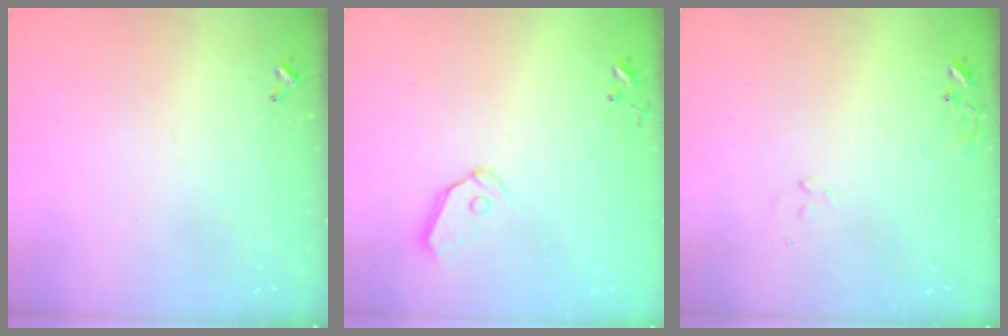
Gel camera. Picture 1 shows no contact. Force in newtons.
{"total": 5.3, "press": 5.3, "slide": 0.2}
{"total": 7.6, "press": 7.6, "slide": 0.7}